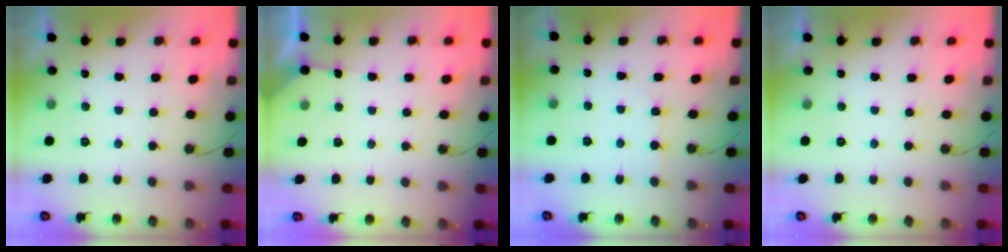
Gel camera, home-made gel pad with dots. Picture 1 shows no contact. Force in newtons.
{"total": 2.9, "press": 2.9, "slide": 0.4}
{"total": 1.5, "press": 1.5, "slide": 0.2}
{"total": 0.0}